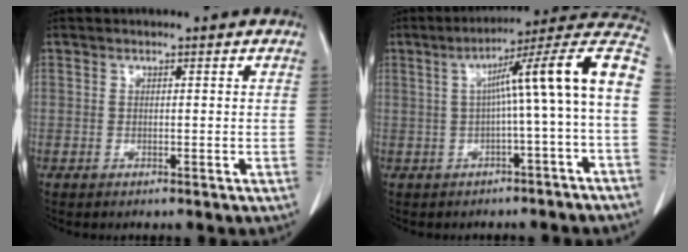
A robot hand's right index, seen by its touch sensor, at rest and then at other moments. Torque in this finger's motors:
{"motor_torque": [1.31, -0.29, 0.65, 0.17]}